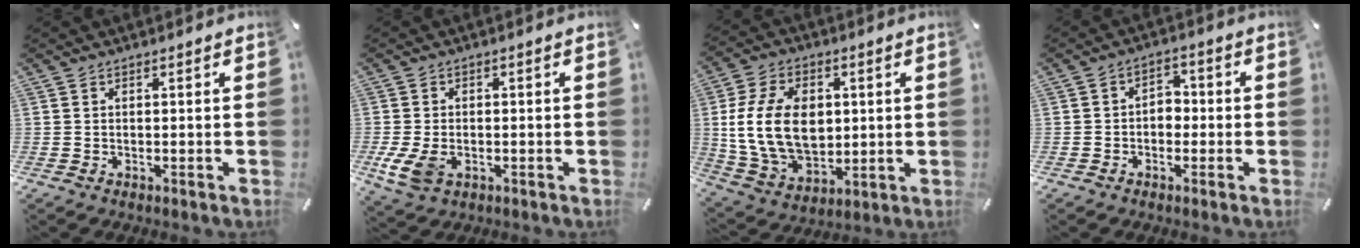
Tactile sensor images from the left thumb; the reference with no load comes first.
{"total": 5.9, "force": [-1.8, 3.9, 4.1], "torque": [-0.099, 0.000, -0.033]}
{"total": 16.3, "force": [1.4, 11.8, 11.2], "torque": [-0.238, 0.003, 0.024]}
{"total": 4.0, "force": [-1.3, 3.0, 2.2], "torque": [-0.033, 0.011, -0.028]}